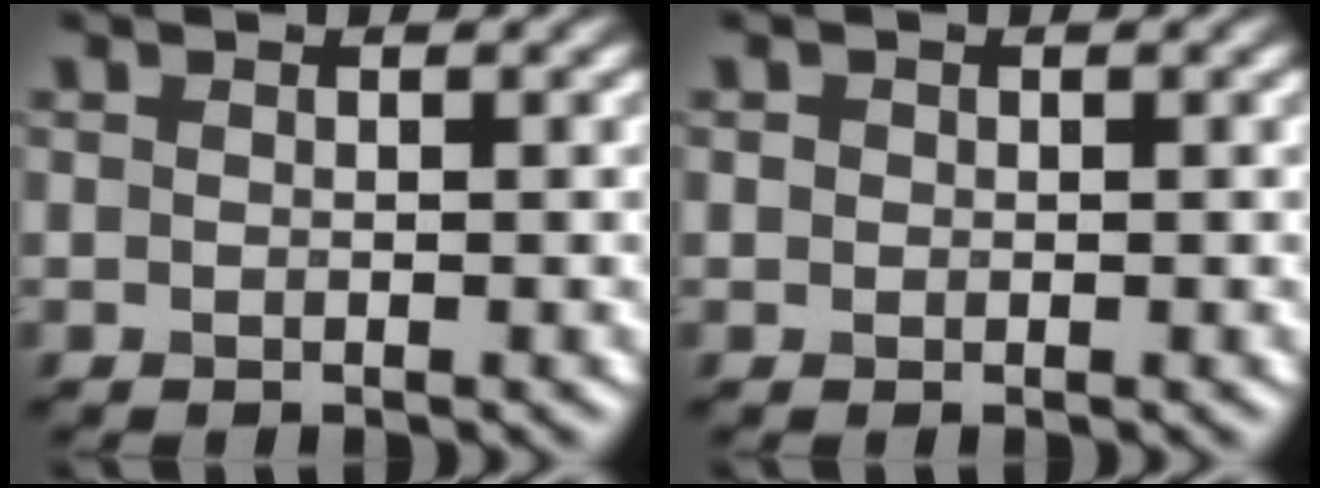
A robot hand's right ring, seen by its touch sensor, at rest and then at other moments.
{"total": 0.5, "force": [0.1, 0.5, 0.1], "torque": [0.003, -0.002, 0.000]}